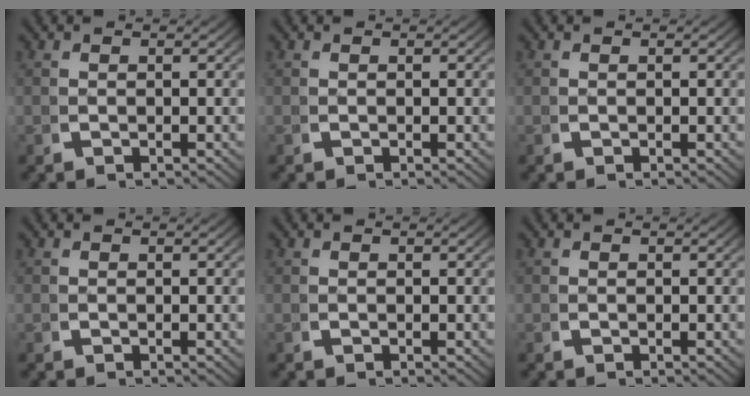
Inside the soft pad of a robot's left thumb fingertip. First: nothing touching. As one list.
[{"total": 0.0}, {"total": 0.0}, {"total": 0.0}, {"total": 0.0}, {"total": 0.0}]